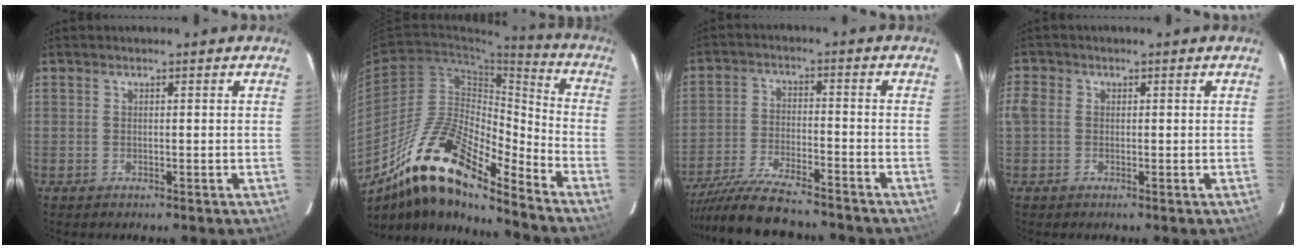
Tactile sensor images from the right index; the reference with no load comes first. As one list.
[{"total": 18.4, "force": [-13.8, 4.4, 11.4], "torque": [-0.192, -0.001, -0.260]}, {"total": 16.1, "force": [-14.5, 2.3, 6.8], "torque": [-0.153, -0.031, -0.246]}, {"total": 3.1, "force": [-0.6, 2.7, 1.5], "torque": [-0.031, 0.000, -0.017]}]